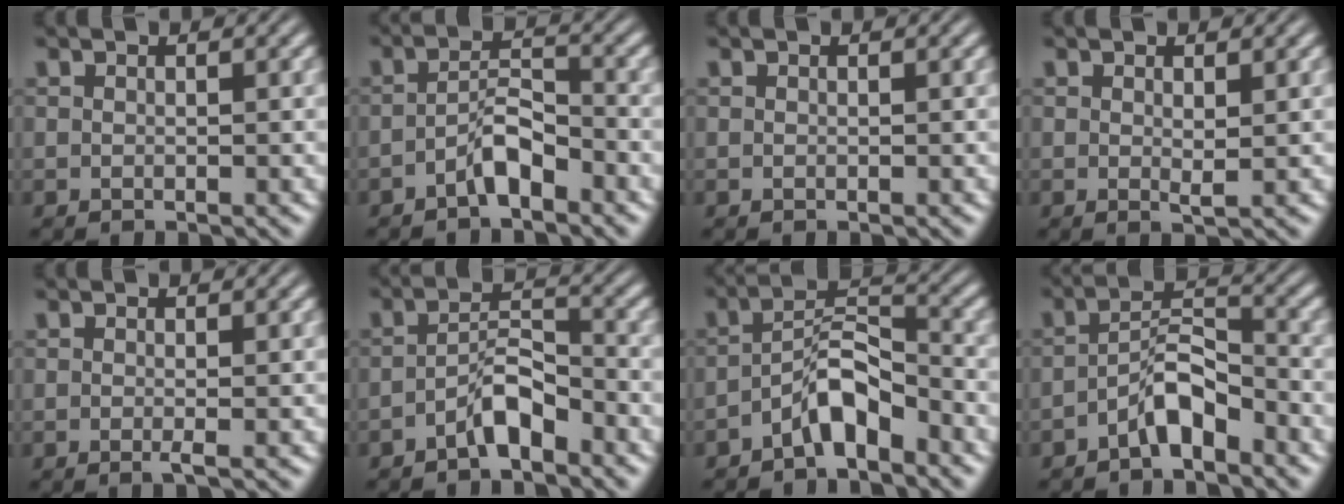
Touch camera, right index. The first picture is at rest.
{"total": 2.9, "force": [-2.3, 0.2, 1.8], "torque": [-0.012, -0.005, -0.037]}
{"total": 0.0}
{"total": 0.8, "force": [0.4, -0.2, 0.7], "torque": [-0.014, -0.010, 0.011]}
{"total": 0.7, "force": [-0.4, 0.0, 0.6], "torque": [-0.017, -0.006, -0.007]}
{"total": 3.2, "force": [-2.5, 0.4, 2.0], "torque": [-0.011, -0.005, -0.041]}
{"total": 4.0, "force": [-2.5, 1.1, 3.0], "torque": [-0.032, -0.007, -0.038]}
{"total": 3.6, "force": [-2.5, 0.8, 2.4], "torque": [-0.021, -0.004, -0.041]}